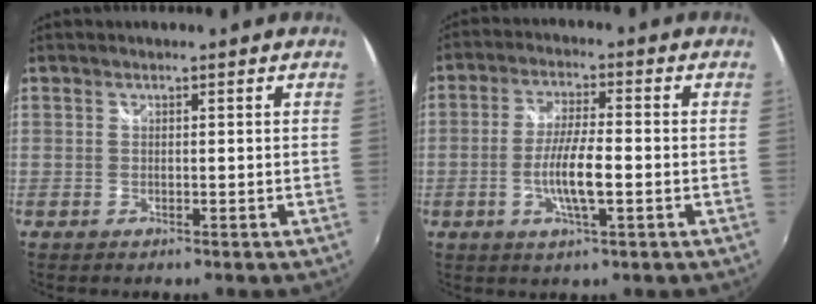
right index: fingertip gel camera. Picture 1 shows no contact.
{"total": 7.7, "force": [-2.0, 1.3, 7.4], "torque": [-0.142, -0.005, -0.038]}